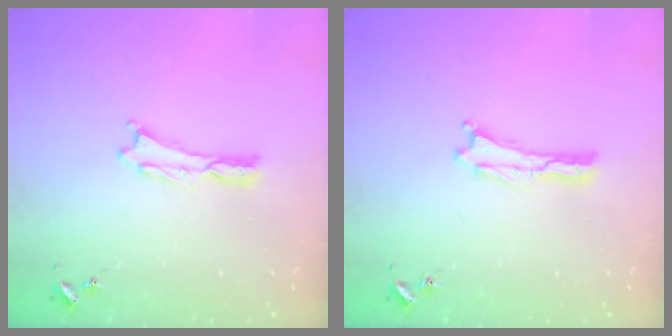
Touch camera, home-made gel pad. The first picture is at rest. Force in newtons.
{"total": 0.0}